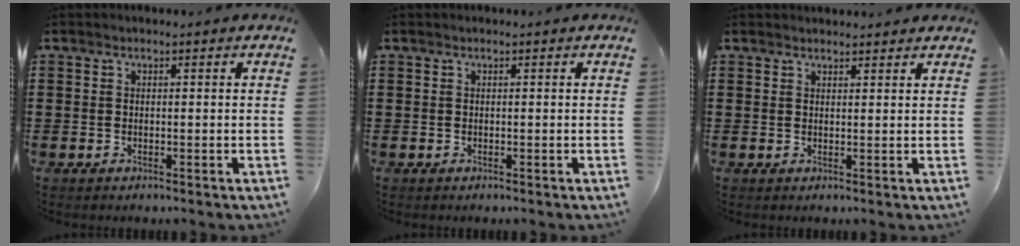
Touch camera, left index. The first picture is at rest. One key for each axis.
{"total": 0.0}
{"total": 1.5, "fx": 1.5, "fy": 0.1, "fz": 0.1, "tx": -0.005, "ty": 0.001, "tz": 0.029}